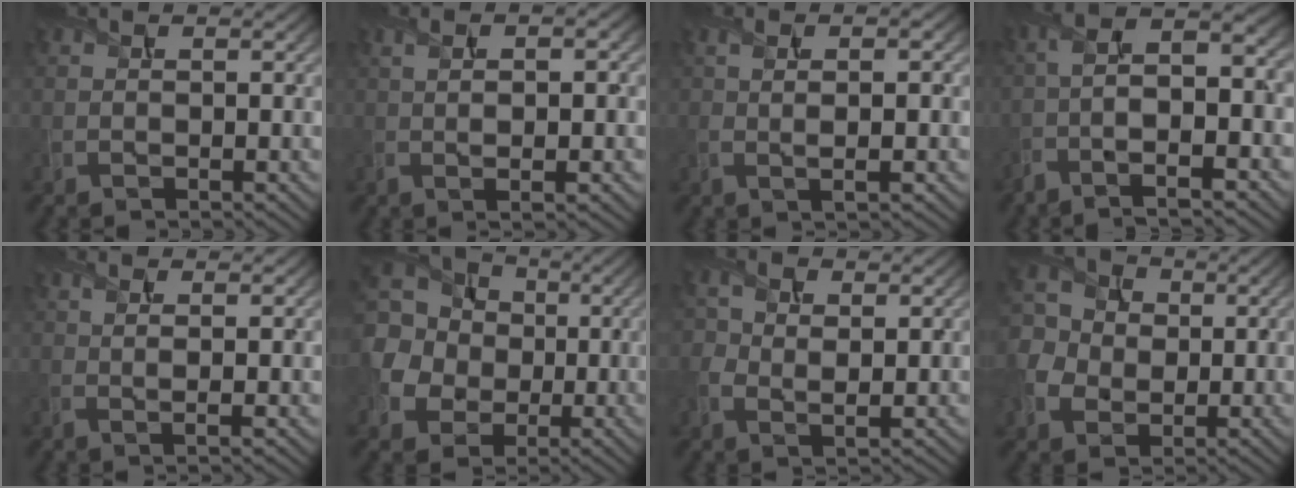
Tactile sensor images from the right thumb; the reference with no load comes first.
{"total": 4.8, "force": [0.2, 1.3, 4.6], "torque": [-0.076, 0.001, 0.006]}
{"total": 3.2, "force": [0.3, 0.7, 3.1], "torque": [-0.056, 0.000, 0.006]}
{"total": 10.6, "force": [-3.7, 3.5, 9.3], "torque": [-0.189, 0.003, -0.062]}
{"total": 2.2, "force": [0.5, 0.3, 2.1], "torque": [-0.045, 0.004, 0.008]}
{"total": 16.5, "force": [2.0, 14.3, 7.9], "torque": [-0.255, 0.010, 0.013]}
{"total": 3.8, "force": [0.8, 2.7, 2.6], "torque": [-0.062, -0.002, 0.016]}
{"total": 7.5, "force": [-0.2, 6.4, 3.9], "torque": [-0.129, -0.006, -0.002]}